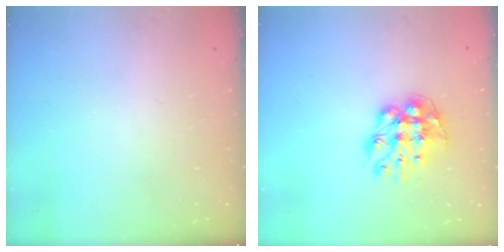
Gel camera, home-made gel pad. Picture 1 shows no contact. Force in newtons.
{"total": 10.1, "press": 10.0, "slide": 0.8}